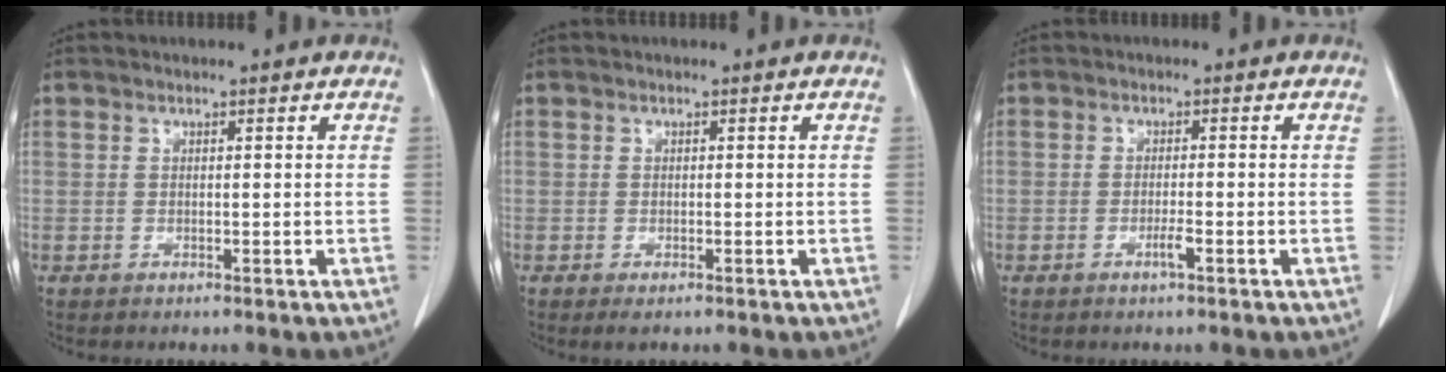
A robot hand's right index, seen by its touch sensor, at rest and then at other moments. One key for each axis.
{"total": 1.3, "fx": -0.8, "fy": 0.4, "fz": 1.0, "tx": -0.013, "ty": -0.003, "tz": -0.006}
{"total": 2.2, "fx": -1.1, "fy": 0.0, "fz": 1.9, "tx": -0.036, "ty": -0.002, "tz": -0.021}